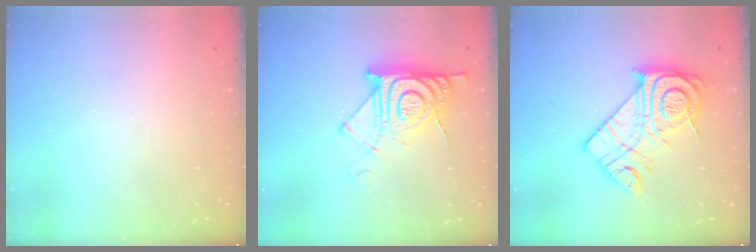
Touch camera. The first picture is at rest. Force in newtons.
{"total": 14.0, "press": 14.0, "slide": 1.1}
{"total": 17.4, "press": 17.4, "slide": 1.3}